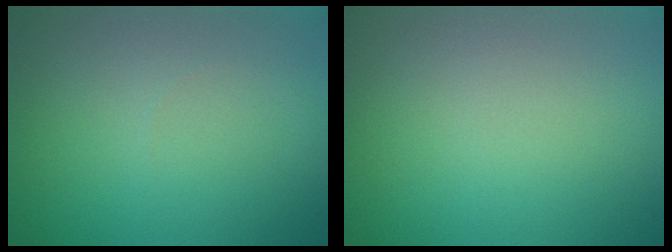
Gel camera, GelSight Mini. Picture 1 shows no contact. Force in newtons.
{"total": 0.0}